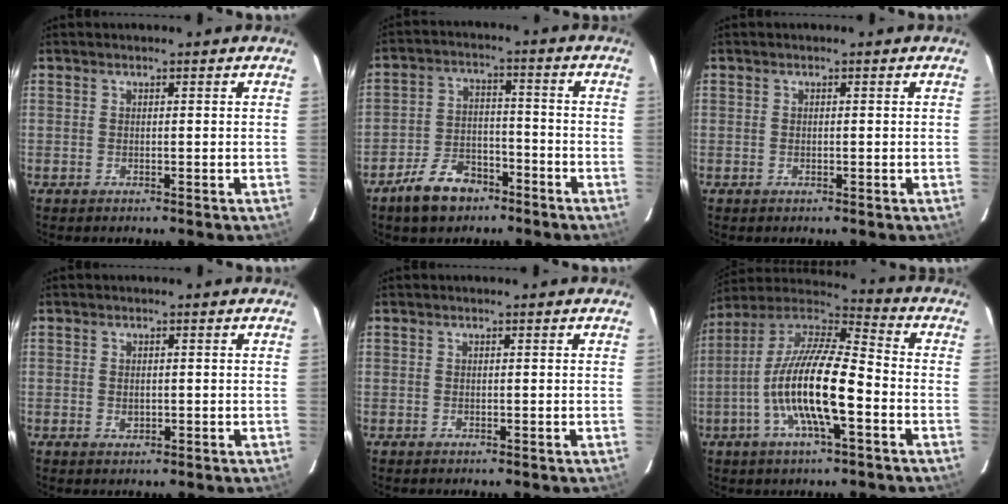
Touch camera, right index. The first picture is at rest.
{"total": 9.7, "force": [-6.7, 5.5, 4.4], "torque": [-0.105, 0.018, -0.105]}
{"total": 0.0}
{"total": 1.6, "force": [-0.2, 1.3, 0.9], "torque": [-0.014, 0.001, -0.001]}
{"total": 0.0}
{"total": 17.5, "force": [-5.2, 4.2, 16.2], "torque": [-0.306, -0.009, -0.106]}